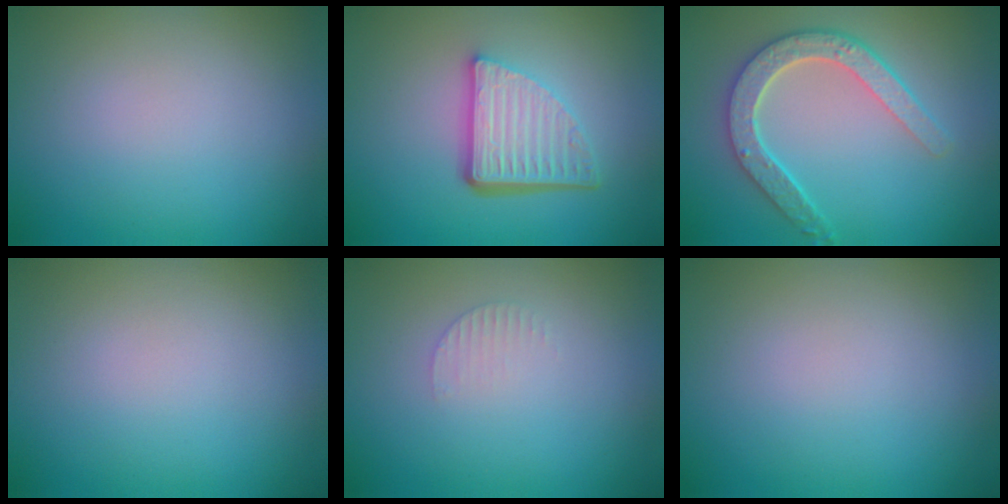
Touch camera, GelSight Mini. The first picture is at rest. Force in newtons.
{"total": 5.7, "press": 3.8, "slide": 4.2}
{"total": 4.5, "press": 3.6, "slide": 2.8}
{"total": 0.0}
{"total": 0.8, "press": 0.8, "slide": 0.2}
{"total": 0.0}